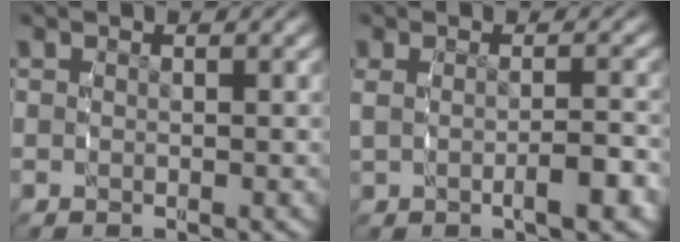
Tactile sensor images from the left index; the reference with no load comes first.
{"total": 2.7, "force": [-0.5, 0.5, 2.6], "torque": [-0.044, 0.001, -0.005]}